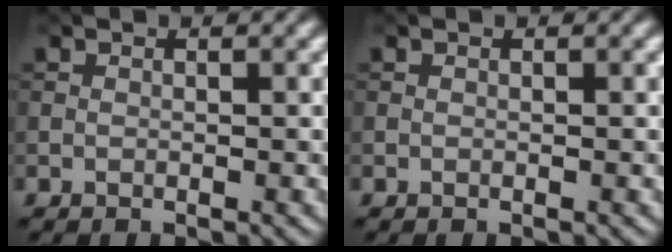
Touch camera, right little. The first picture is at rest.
{"total": 0.0}